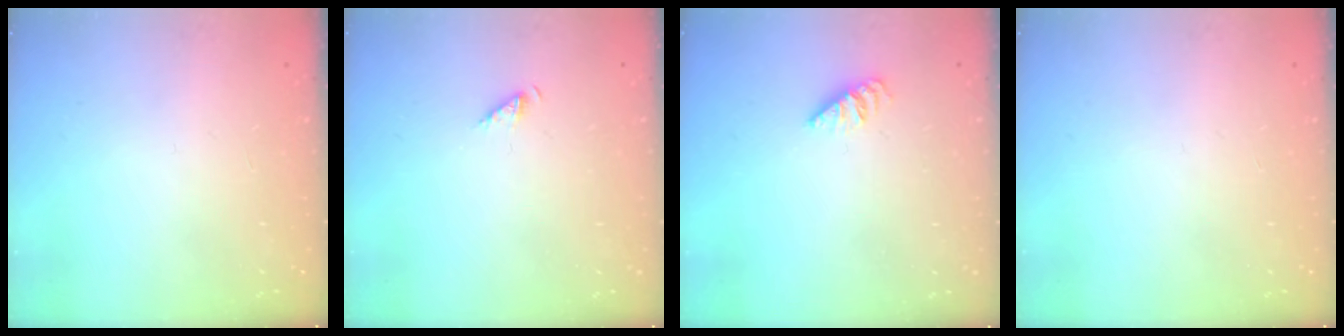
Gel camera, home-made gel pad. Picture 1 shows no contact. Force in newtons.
{"total": 2.2, "press": 2.1, "slide": 0.4}
{"total": 0.6, "press": 0.5, "slide": 0.2}
{"total": 0.0}